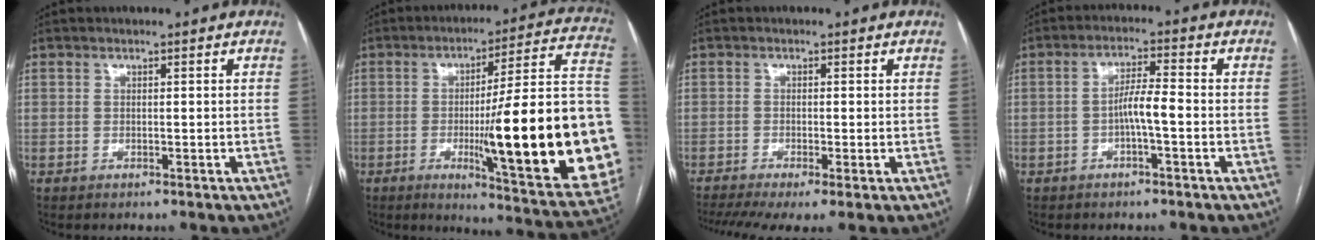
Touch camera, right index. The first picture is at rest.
{"total": 29.1, "force": [-4.6, 2.6, 28.6], "torque": [-0.298, 0.001, -0.068]}
{"total": 7.1, "force": [-4.4, 1.4, 5.4], "torque": [-0.091, -0.010, -0.076]}
{"total": 4.4, "force": [-1.2, 0.3, 4.2], "torque": [-0.076, 0.010, -0.022]}